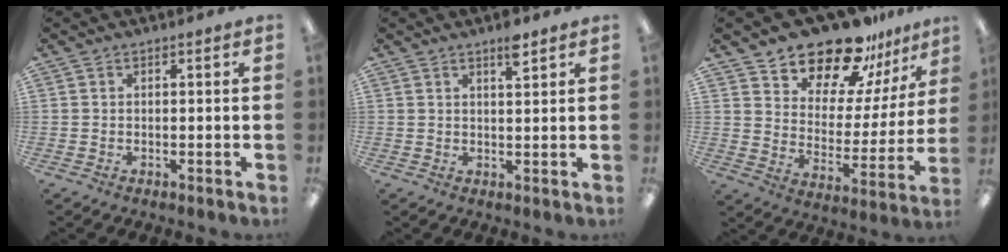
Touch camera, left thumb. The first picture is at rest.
{"total": 4.1, "force": [2.9, 1.0, 2.6], "torque": [-0.035, -0.012, 0.046]}
{"total": 17.4, "force": [15.3, 6.7, 4.8], "torque": [-0.084, -0.131, 0.273]}